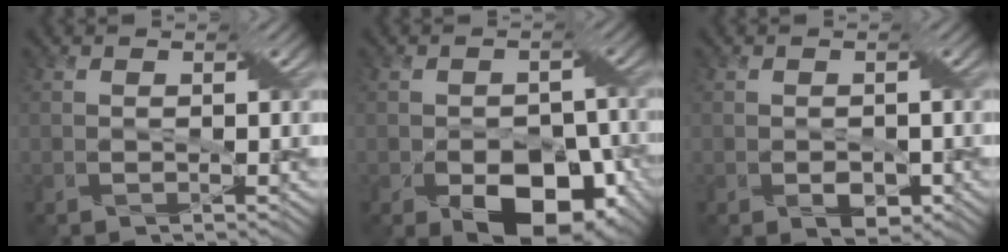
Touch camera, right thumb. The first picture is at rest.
{"total": 11.8, "force": [-5.7, 7.2, 7.4], "torque": [-0.111, -0.023, -0.081]}
{"total": 2.3, "force": [-0.9, 1.6, 1.5], "torque": [-0.027, -0.008, -0.011]}